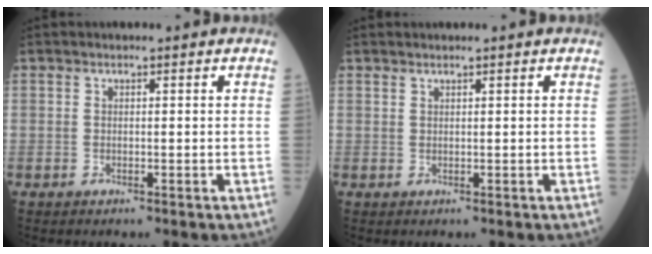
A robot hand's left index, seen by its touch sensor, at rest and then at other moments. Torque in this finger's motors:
{"motor_torque": [-0.02, 0.12, -0.02, -0.01]}